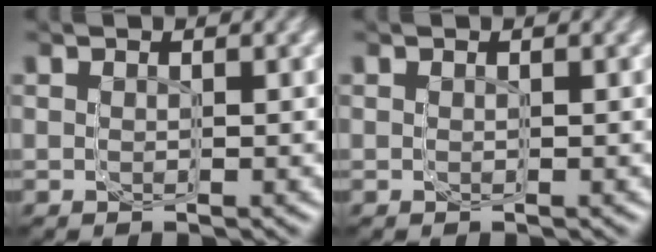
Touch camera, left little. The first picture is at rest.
{"total": 0.0}